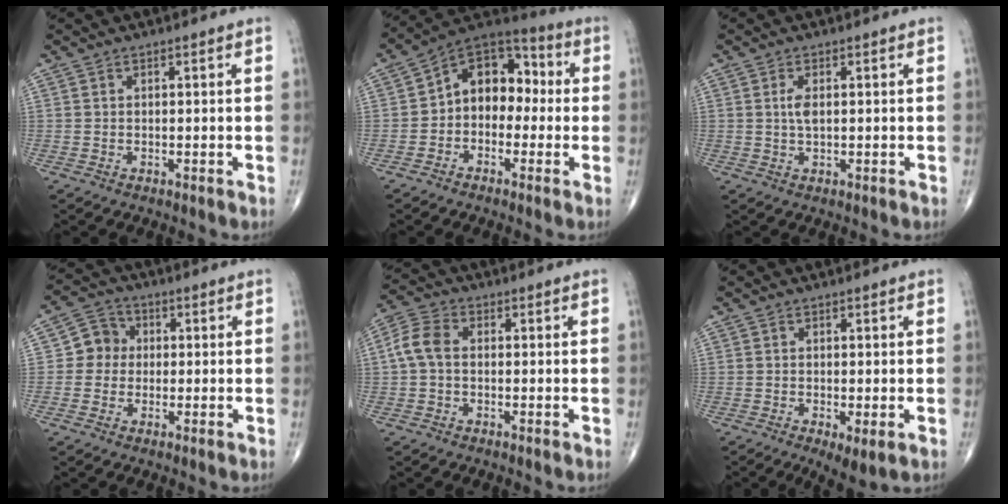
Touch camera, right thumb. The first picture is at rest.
{"total": 11.9, "force": [-0.5, 8.6, 8.2], "torque": [-0.081, 0.047, -0.030]}
{"total": 2.4, "force": [0.4, 1.0, 2.1], "torque": [-0.042, -0.001, 0.007]}
{"total": 5.5, "force": [0.0, 5.2, 2.0], "torque": [-0.007, 0.012, -0.012]}
{"total": 5.6, "force": [-0.1, 3.8, 4.1], "torque": [-0.085, 0.015, -0.011]}
{"total": 4.8, "force": [-1.6, 1.5, 4.2], "torque": [-0.076, -0.014, -0.023]}